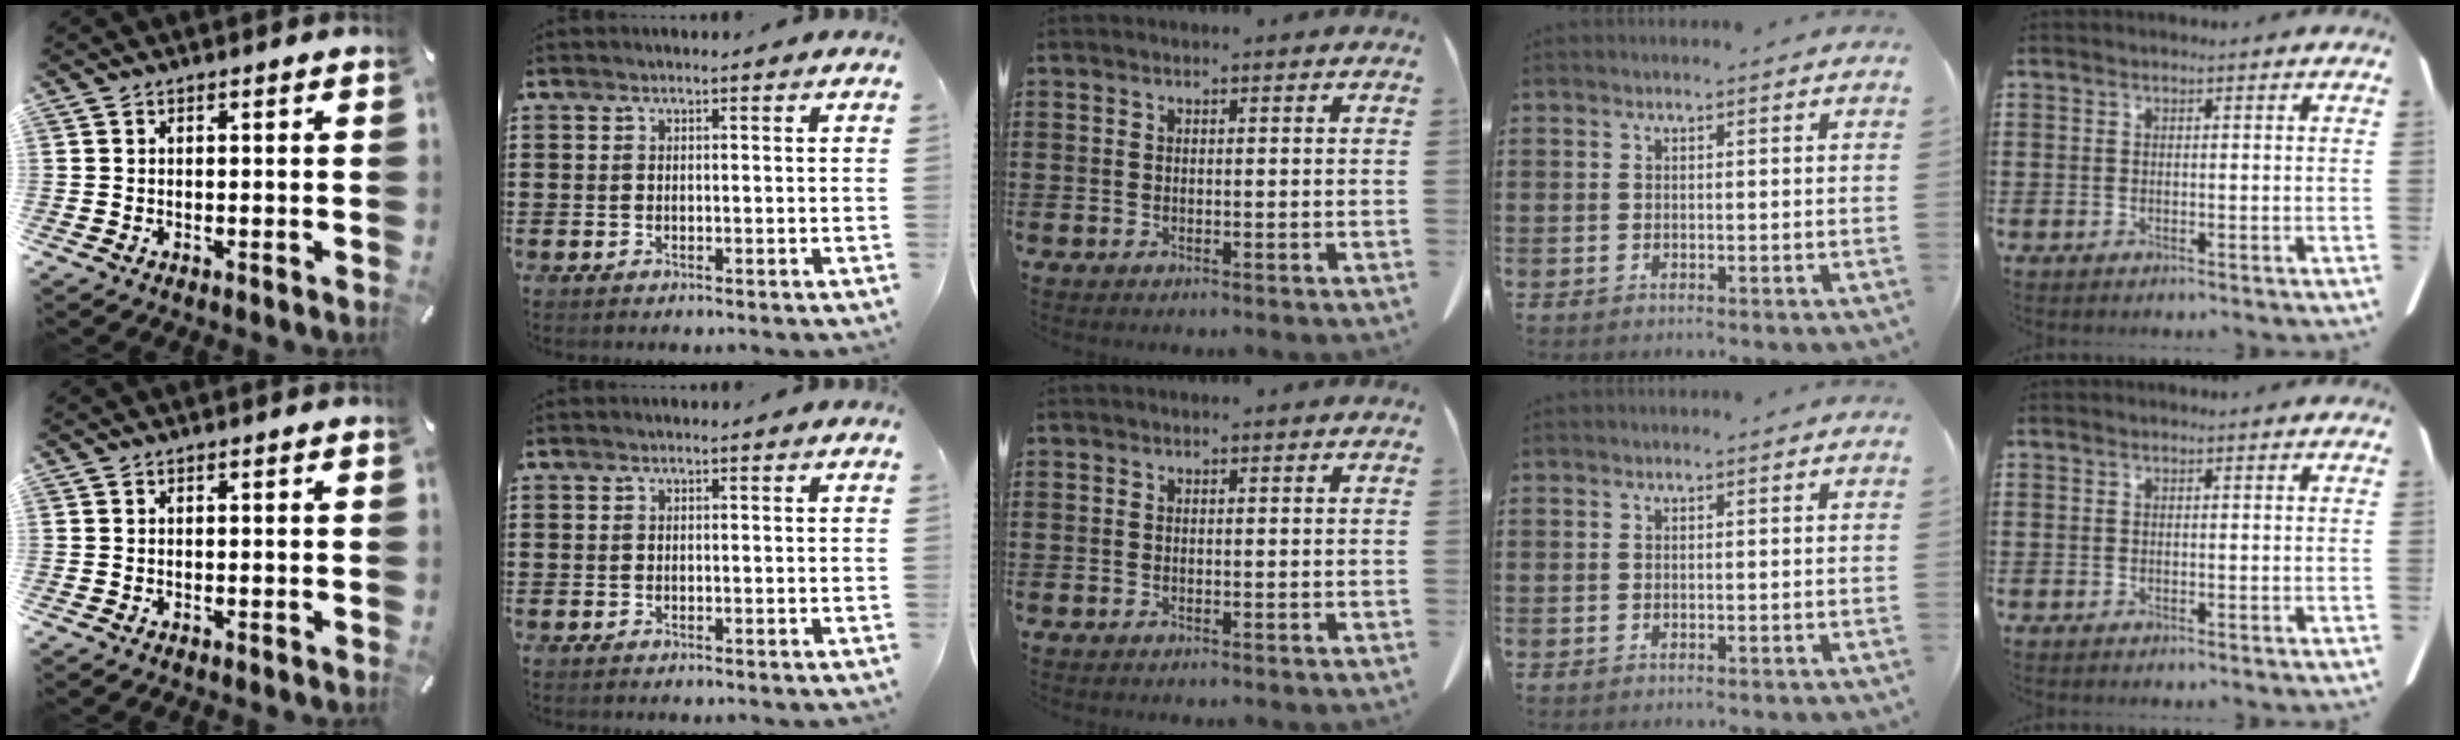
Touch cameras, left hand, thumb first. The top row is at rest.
{}